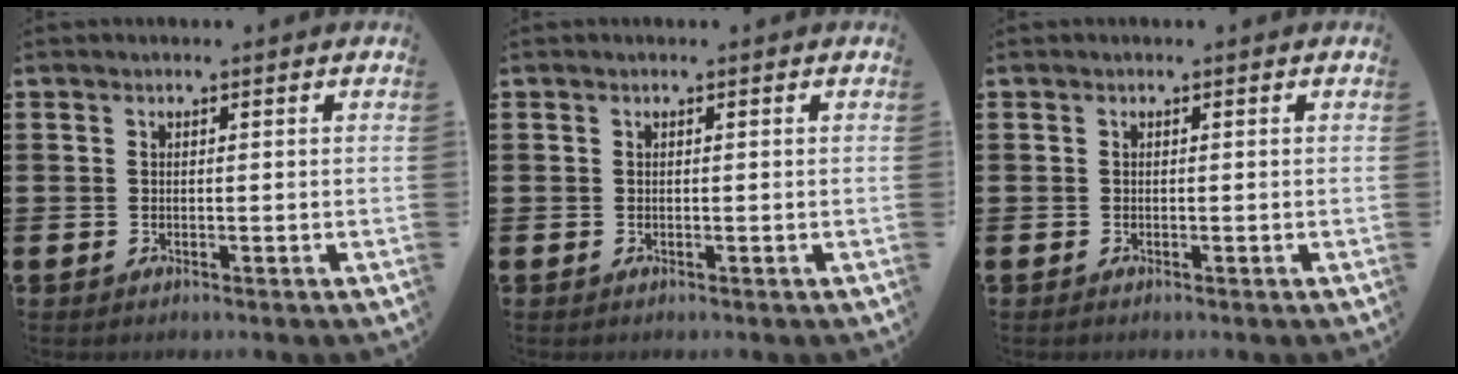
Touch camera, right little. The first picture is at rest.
{"total": 0.0}
{"total": 0.0}